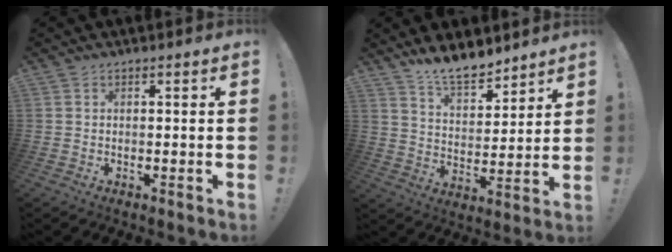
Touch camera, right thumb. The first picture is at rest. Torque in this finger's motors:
{"motor_torque": [0.04, 2.09, 0.57, 0.51, 0.00]}